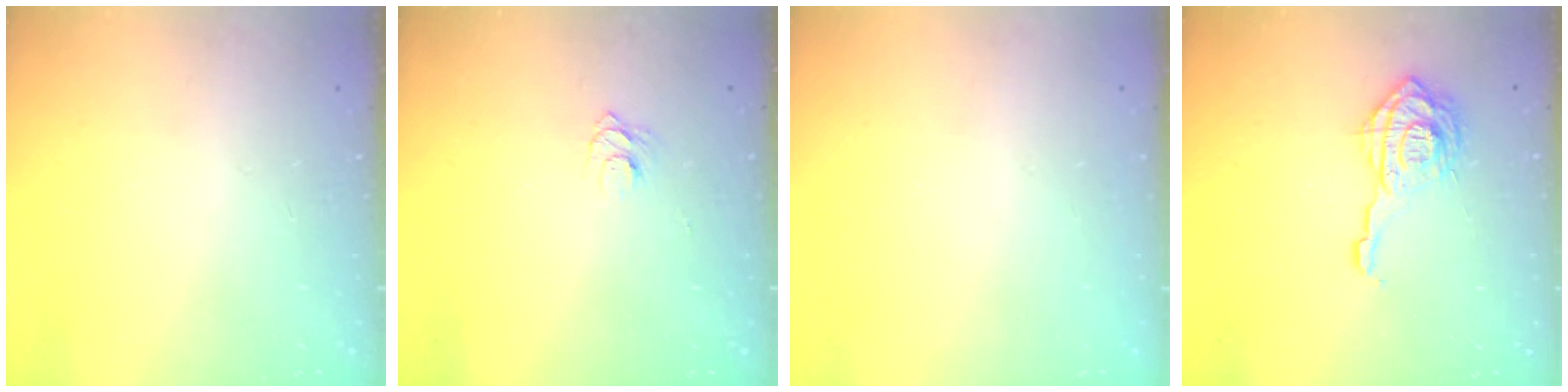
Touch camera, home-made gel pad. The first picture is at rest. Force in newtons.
{"total": 5.8, "press": 5.7, "slide": 0.7}
{"total": 0.0}
{"total": 12.4, "press": 12.4, "slide": 1.3}